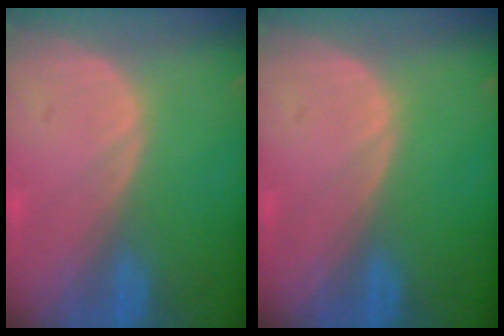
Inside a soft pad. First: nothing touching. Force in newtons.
{"total": 0.0}